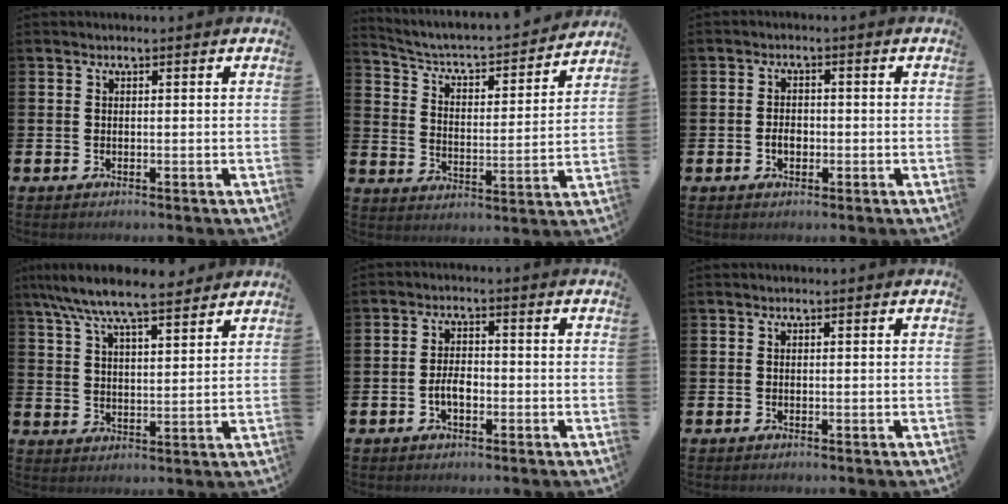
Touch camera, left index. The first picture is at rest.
{"total": 5.1, "force": [4.6, 1.3, 1.7], "torque": [-0.064, -0.040, 0.068]}
{"total": 2.3, "force": [-0.7, 1.6, 1.5], "torque": [-0.020, 0.001, -0.017]}
{"total": 8.1, "force": [7.5, 1.1, 2.8], "torque": [-0.078, -0.033, 0.135]}
{"total": 3.0, "force": [-1.0, 1.6, 2.3], "torque": [-0.034, 0.001, -0.021]}
{"total": 0.0}